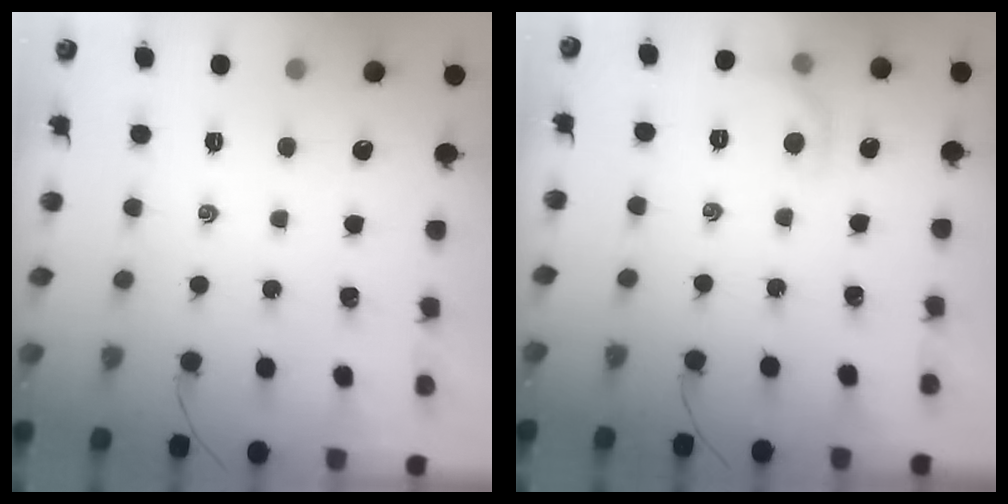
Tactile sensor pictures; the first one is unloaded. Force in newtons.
{"total": 6.4, "press": 6.3, "slide": 1.2}